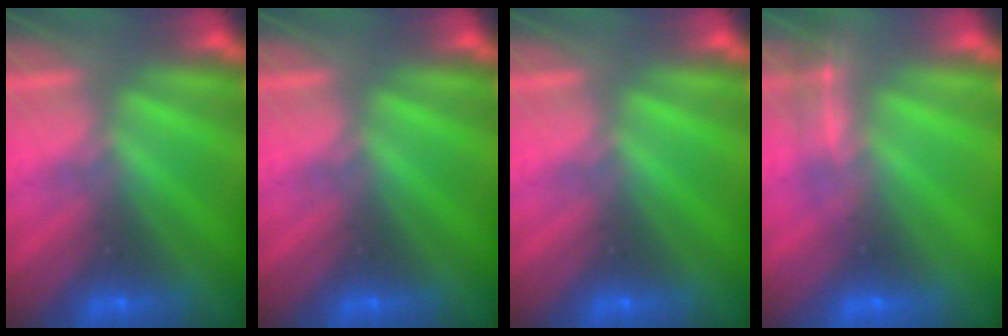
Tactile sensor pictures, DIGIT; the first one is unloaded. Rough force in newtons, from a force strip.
{"total": 0.0}
{"total": 0.0}
{"total": 1.9}